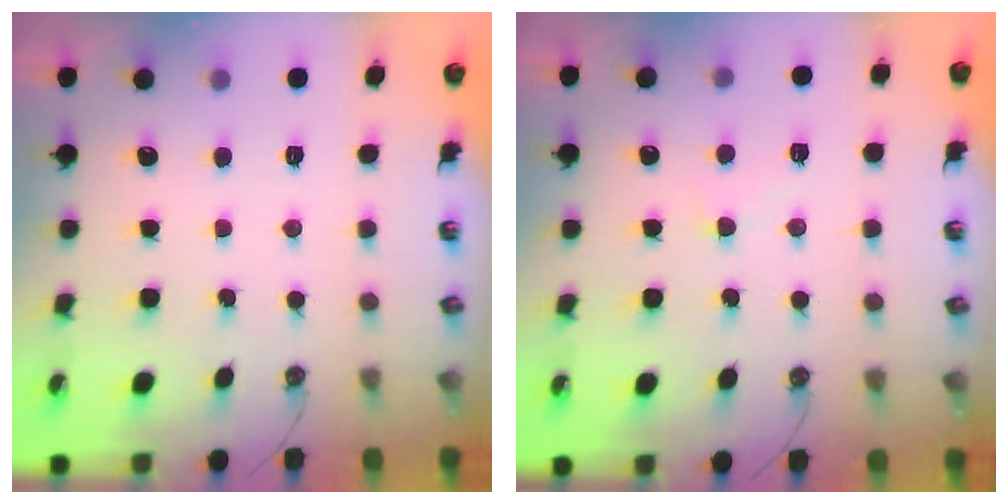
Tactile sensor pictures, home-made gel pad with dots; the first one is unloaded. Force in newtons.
{"total": 3.3, "press": 3.2, "slide": 0.6}